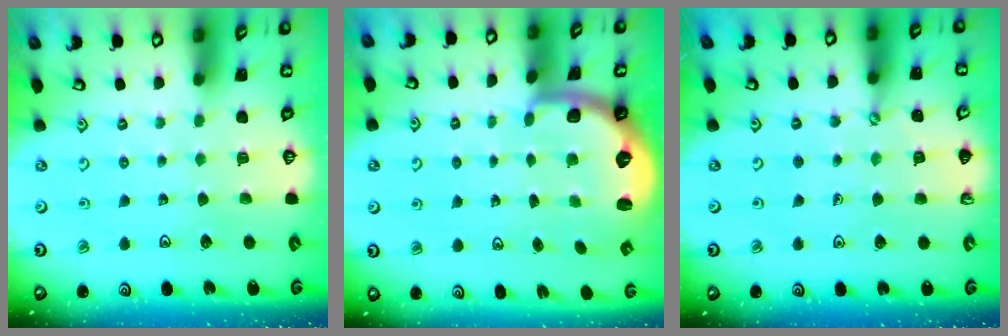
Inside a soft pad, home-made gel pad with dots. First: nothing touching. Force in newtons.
{"total": 2.1, "press": 2.0, "slide": 0.8}
{"total": 2.4, "press": 2.4, "slide": 0.3}